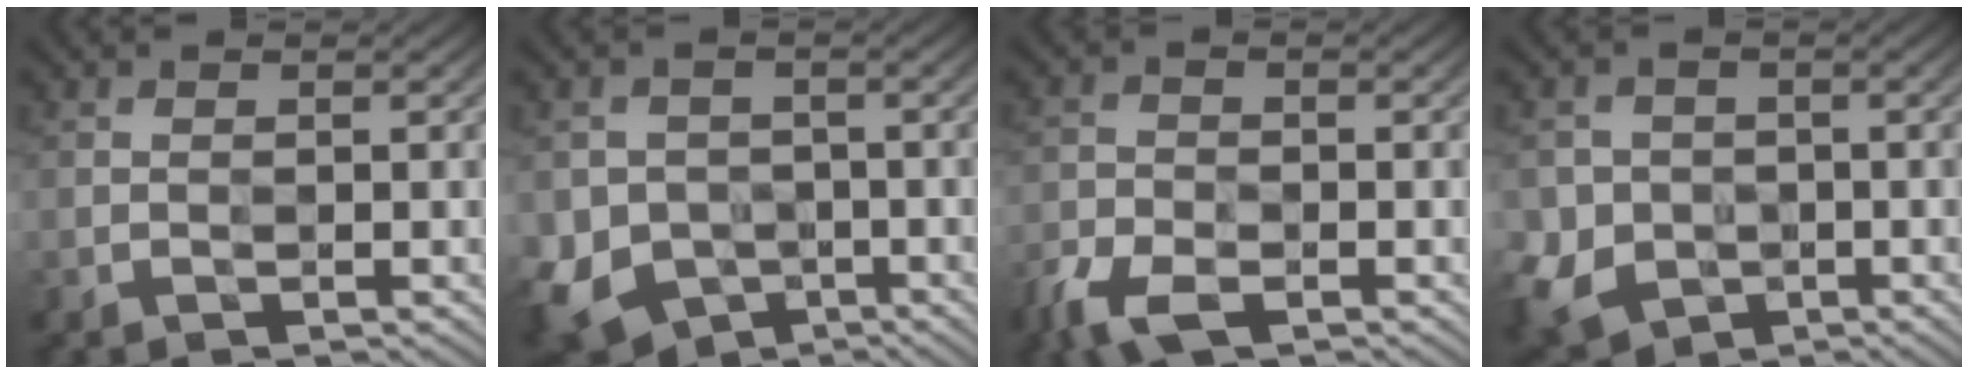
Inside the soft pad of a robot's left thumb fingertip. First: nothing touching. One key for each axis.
{"total": 7.2, "fx": -2.8, "fy": 6.2, "fz": 2.3, "tx": -0.066, "ty": -0.019, "tz": -0.054}
{"total": 5.5, "fx": -3.6, "fy": 2.8, "fz": 3.1, "tx": -0.077, "ty": -0.013, "tz": -0.073}
{"total": 5.8, "fx": -1.4, "fy": 5.5, "fz": 1.4, "tx": -0.058, "ty": -0.017, "tz": -0.038}